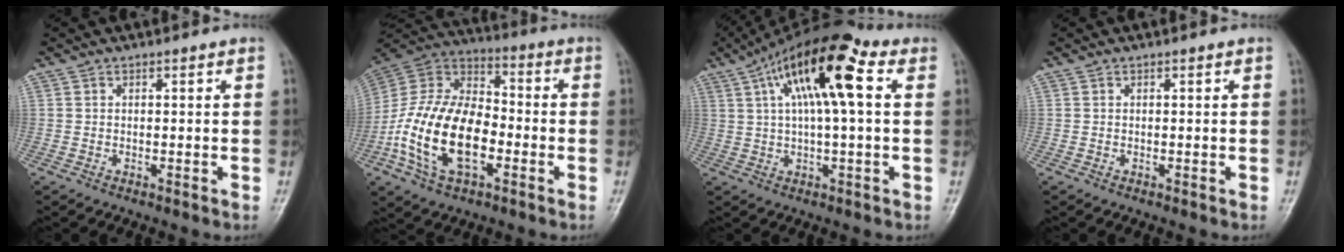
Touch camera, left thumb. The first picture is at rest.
{"total": 19.8, "force": [-5.6, 11.3, 15.2], "torque": [-0.282, 0.031, -0.104]}
{"total": 14.5, "force": [4.3, 4.4, 13.1], "torque": [-0.228, 0.028, 0.062]}
{"total": 0.0}